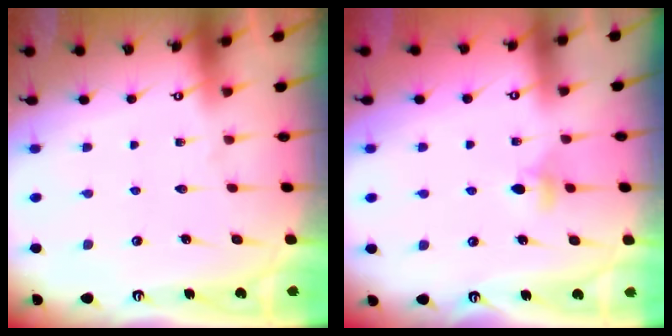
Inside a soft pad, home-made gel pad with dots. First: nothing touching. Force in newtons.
{"total": 4.7, "press": 4.7, "slide": 0.6}